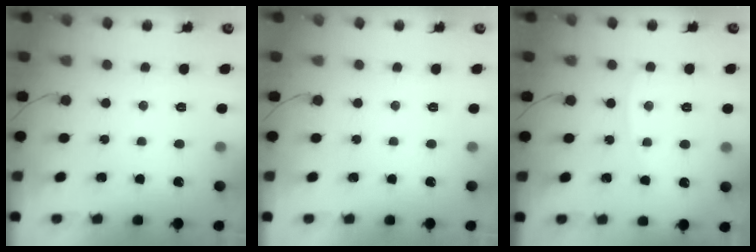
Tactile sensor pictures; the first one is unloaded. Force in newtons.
{"total": 0.0}
{"total": 4.0, "press": 4.0, "slide": 0.5}